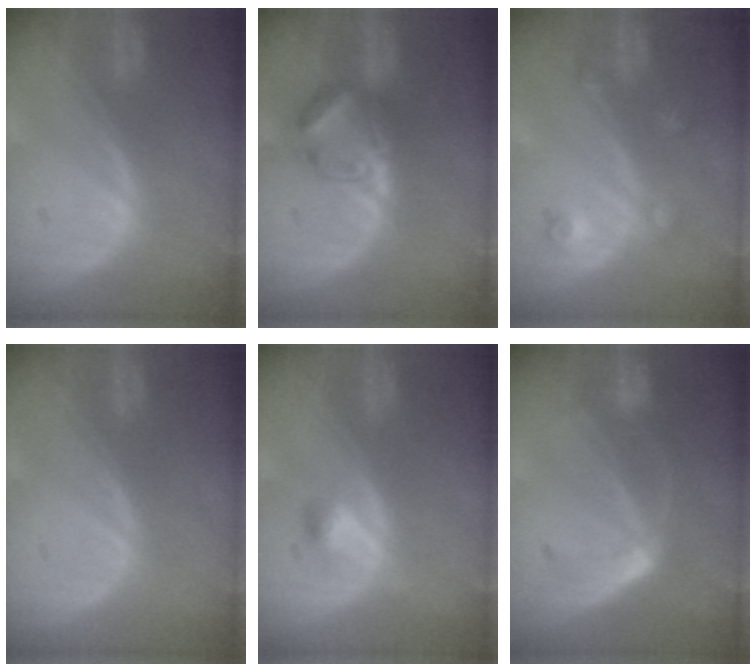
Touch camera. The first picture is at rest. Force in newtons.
{"total": 5.1, "press": 5.0, "slide": 1.1}
{"total": 3.6, "press": 3.2, "slide": 1.6}
{"total": 0.0}
{"total": 2.4, "press": 2.4, "slide": 0.2}
{"total": 6.0, "press": 5.2, "slide": 3.1}